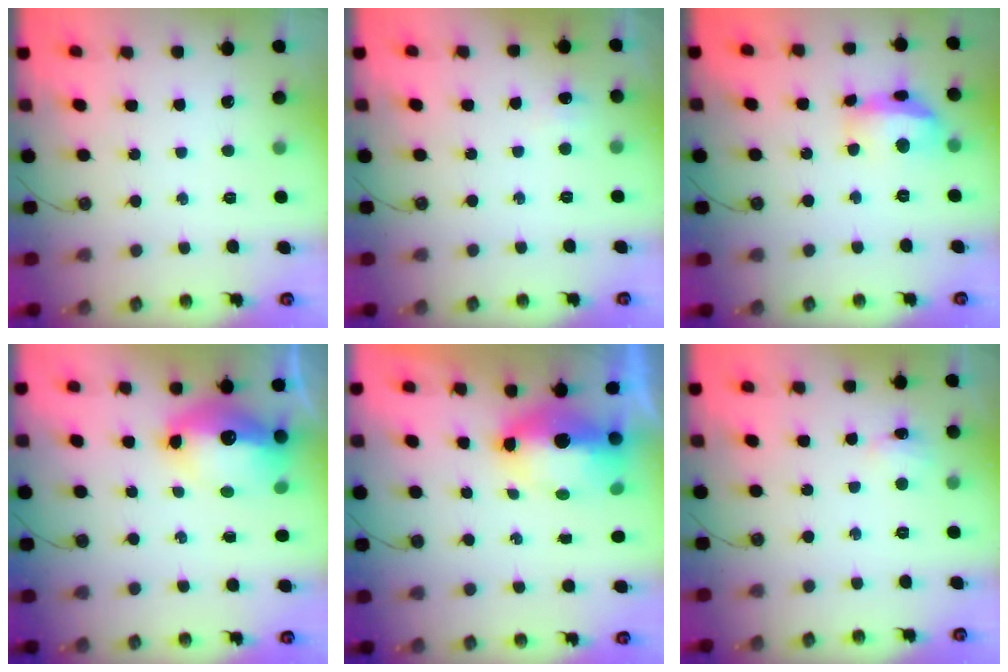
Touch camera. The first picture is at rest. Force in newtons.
{"total": 2.3, "press": 2.0, "slide": 1.0}
{"total": 13.4, "press": 13.3, "slide": 1.3}
{"total": 13.8, "press": 13.7, "slide": 1.4}
{"total": 10.8, "press": 10.6, "slide": 1.6}
{"total": 2.9, "press": 2.8, "slide": 0.6}